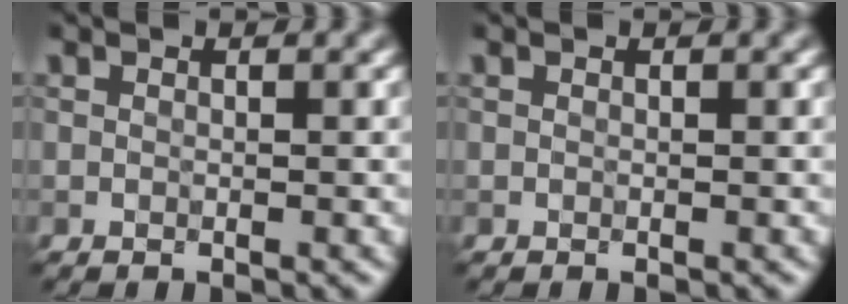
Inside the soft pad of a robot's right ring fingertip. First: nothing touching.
{"total": 0.0}